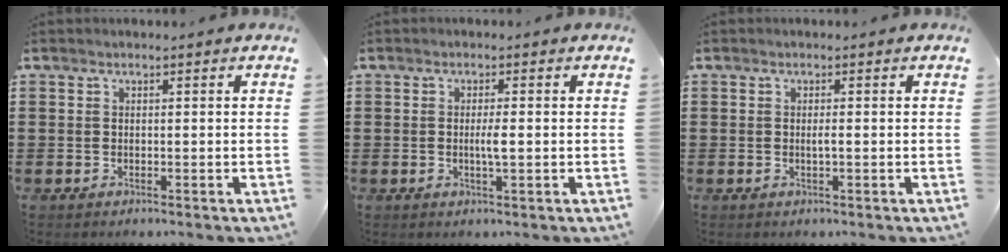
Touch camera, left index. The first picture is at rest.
{"total": 2.3, "force": [-0.2, 0.3, 2.3], "torque": [-0.044, -0.003, -0.005]}
{"total": 1.0, "force": [-0.1, 0.0, 1.0], "torque": [-0.019, -0.004, -0.002]}